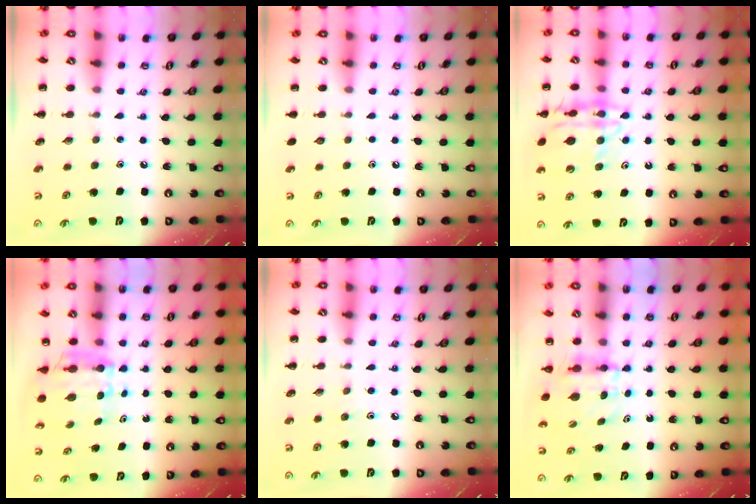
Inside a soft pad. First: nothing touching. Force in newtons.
{"total": 0.0}
{"total": 15.6, "press": 15.5, "slide": 2.2}
{"total": 6.7, "press": 6.6, "slide": 1.0}
{"total": 2.4, "press": 2.2, "slide": 1.0}
{"total": 3.9, "press": 3.9, "slide": 0.1}